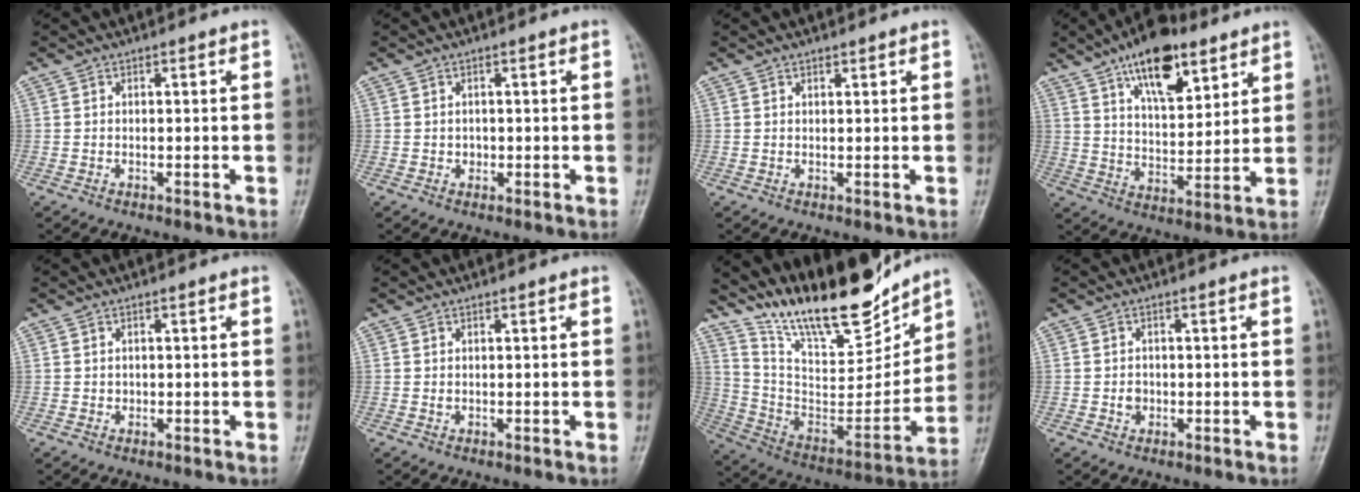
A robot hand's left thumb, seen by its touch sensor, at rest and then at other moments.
{"total": 1.0, "force": [0.0, 0.9, 0.4], "torque": [0.000, 0.002, 0.002]}
{"total": 0.9, "force": [0.7, 0.3, 0.4], "torque": [-0.006, -0.004, 0.011]}
{"total": 15.3, "force": [9.0, 6.8, 10.3], "torque": [-0.130, -0.044, 0.150]}
{"total": 0.5, "force": [0.3, 0.4, 0.2], "torque": [0.005, -0.001, 0.005]}
{"total": 0.7, "force": [0.4, 0.4, 0.4], "torque": [-0.004, -0.002, 0.008]}
{"total": 23.1, "force": [18.9, 6.7, 11.5], "torque": [-0.146, -0.102, 0.331]}
{"total": 1.6, "force": [-0.2, 1.5, 0.7], "torque": [-0.004, 0.004, -0.002]}